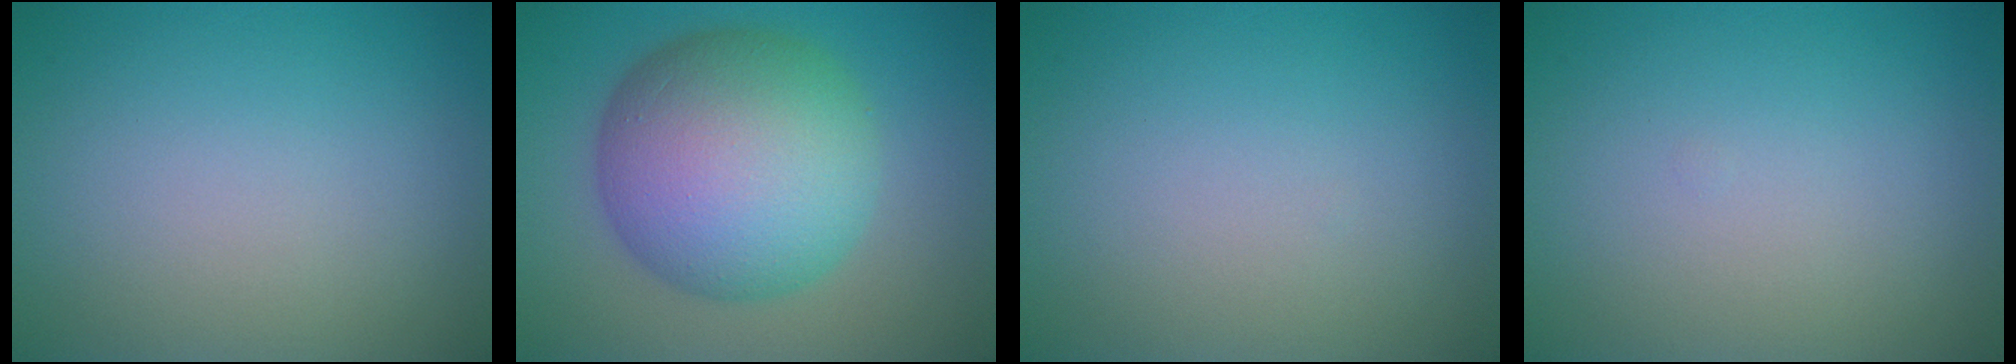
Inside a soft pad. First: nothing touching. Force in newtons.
{"total": 12.4, "press": 12.4, "slide": 0.2}
{"total": 0.0}
{"total": 0.0}